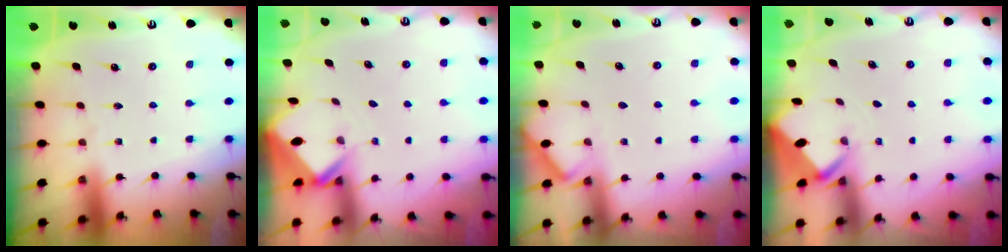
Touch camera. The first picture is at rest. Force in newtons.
{"total": 2.4, "press": 2.4, "slide": 0.2}
{"total": 3.0, "press": 2.9, "slide": 0.3}
{"total": 2.0, "press": 2.0, "slide": 0.0}